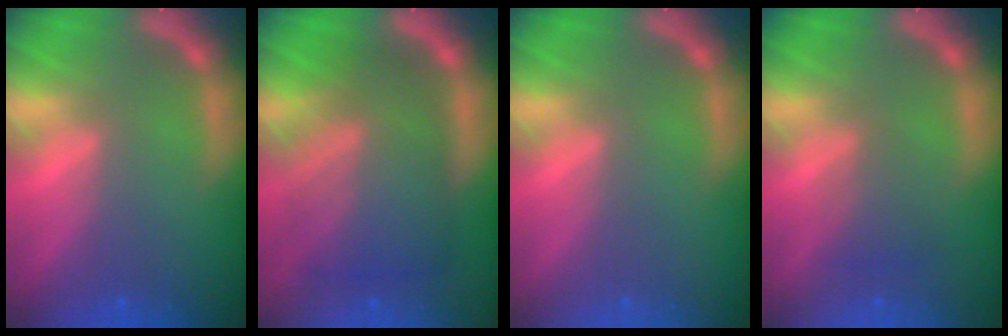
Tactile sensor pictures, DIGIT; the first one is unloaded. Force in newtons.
{"total": 9.4}
{"total": 0.0}
{"total": 2.0}